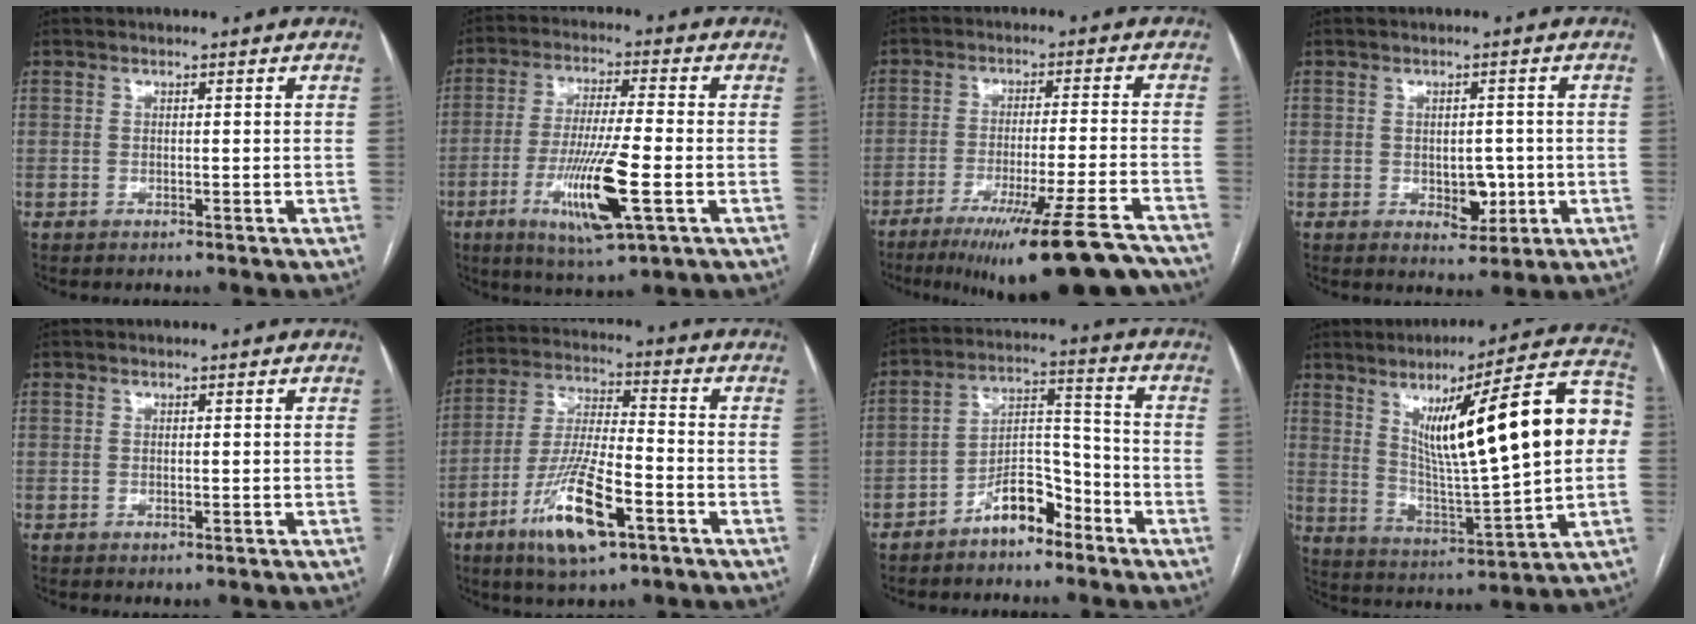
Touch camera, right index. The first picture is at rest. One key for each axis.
{"total": 13.0, "fx": -4.2, "fy": 1.0, "fz": 12.3, "tx": -0.235, "ty": -0.022, "tz": -0.073}
{"total": 20.7, "fx": -16.6, "fy": 0.4, "fz": 12.3, "tx": -0.123, "ty": -0.024, "tz": -0.243}
{"total": 4.3, "fx": -0.8, "fy": 2.6, "fz": 3.3, "tx": -0.039, "ty": 0.002, "tz": -0.002}
{"total": 0.9, "fx": -0.4, "fy": 0.4, "fz": 0.7, "tx": -0.011, "ty": -0.003, "tz": -0.002}
{"total": 13.9, "fx": -6.9, "fy": 3.0, "fz": 11.7, "tx": -0.233, "ty": -0.014, "tz": -0.120}
{"total": 7.8, "fx": -5.4, "fy": 3.4, "fz": 4.5, "tx": -0.077, "ty": 0.027, "tz": -0.098}
{"total": 23.5, "fx": 4.7, "fy": 2.9, "fz": 22.8, "tx": -0.341, "ty": 0.027, "tz": 0.067}